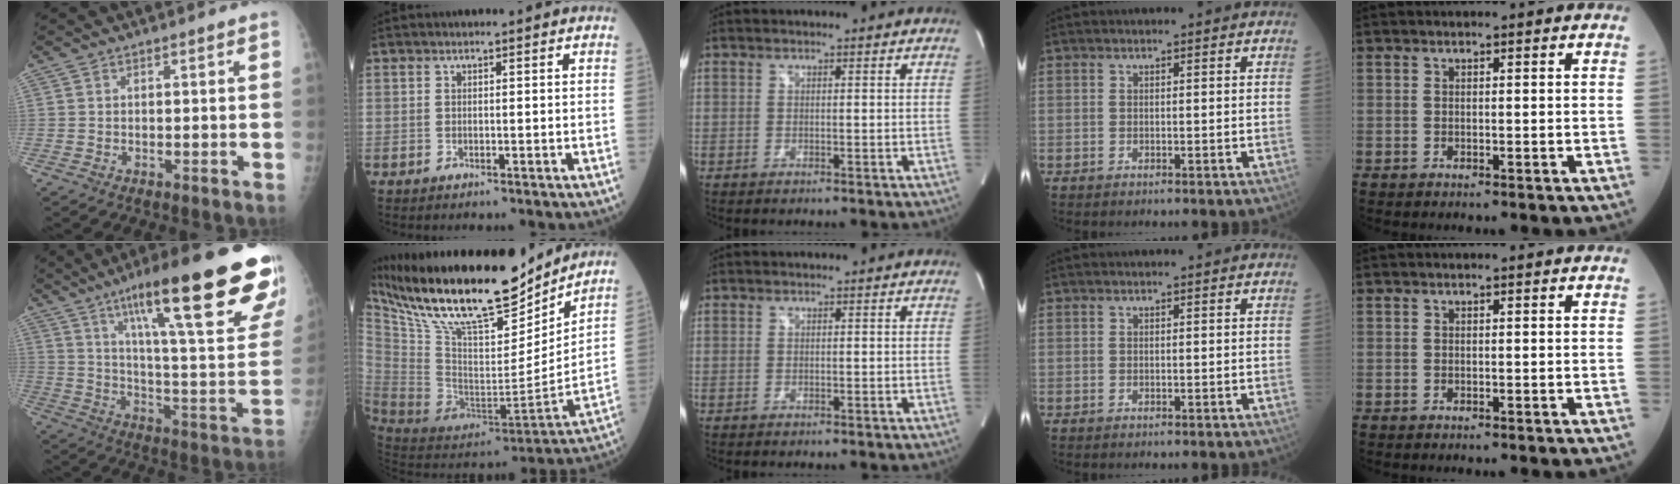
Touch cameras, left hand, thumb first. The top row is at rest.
{"thumb": {"total": 30.9, "force": [18.5, 5.1, 24.2], "torque": [-0.309, -0.046, 0.278]}, "index": {"total": 26.8, "force": [21.3, 6.2, 14.9], "torque": [-0.278, -0.005, 0.361]}}